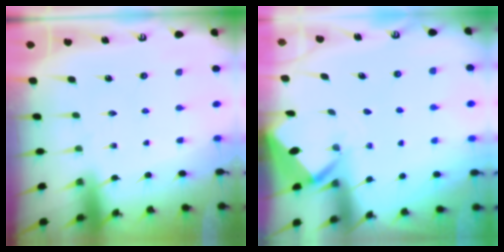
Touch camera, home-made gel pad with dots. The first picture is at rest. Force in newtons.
{"total": 2.8, "press": 2.8, "slide": 0.2}